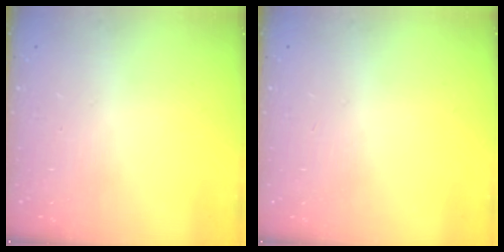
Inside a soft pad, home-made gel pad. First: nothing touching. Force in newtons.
{"total": 0.0}